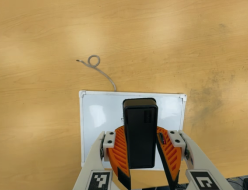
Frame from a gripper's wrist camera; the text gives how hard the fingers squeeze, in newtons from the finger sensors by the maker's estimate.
{"total": 7.5, "left": 8.2, "right": 6.9}